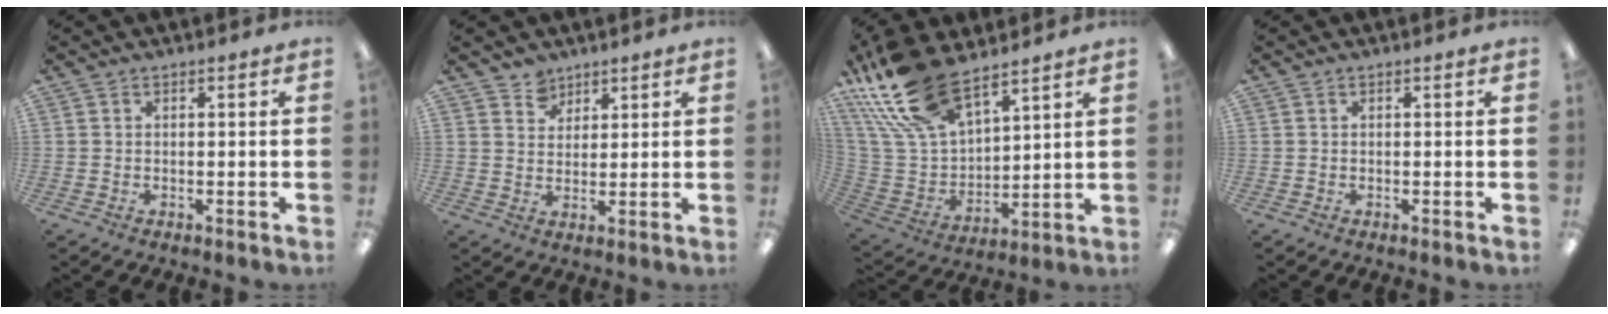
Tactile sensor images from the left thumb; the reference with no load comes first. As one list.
[{"total": 4.5, "force": [3.6, 2.7, 0.0], "torque": [0.002, -0.018, 0.066]}, {"total": 21.2, "force": [14.8, 10.1, 11.4], "torque": [-0.266, -0.067, 0.271]}, {"total": 0.0}]